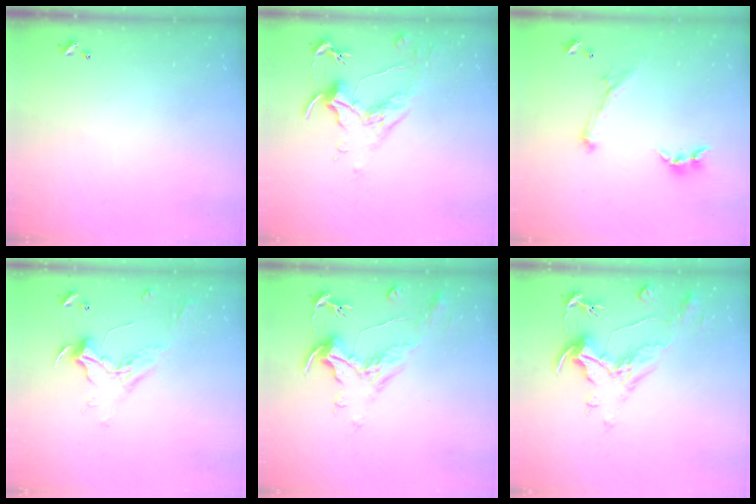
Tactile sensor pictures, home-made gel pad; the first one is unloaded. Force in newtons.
{"total": 1.8, "press": 1.5, "slide": 0.9}
{"total": 0.0}
{"total": 2.4, "press": 2.3, "slide": 0.9}
{"total": 2.1, "press": 1.7, "slide": 1.3}
{"total": 1.8, "press": 0.8, "slide": 1.5}